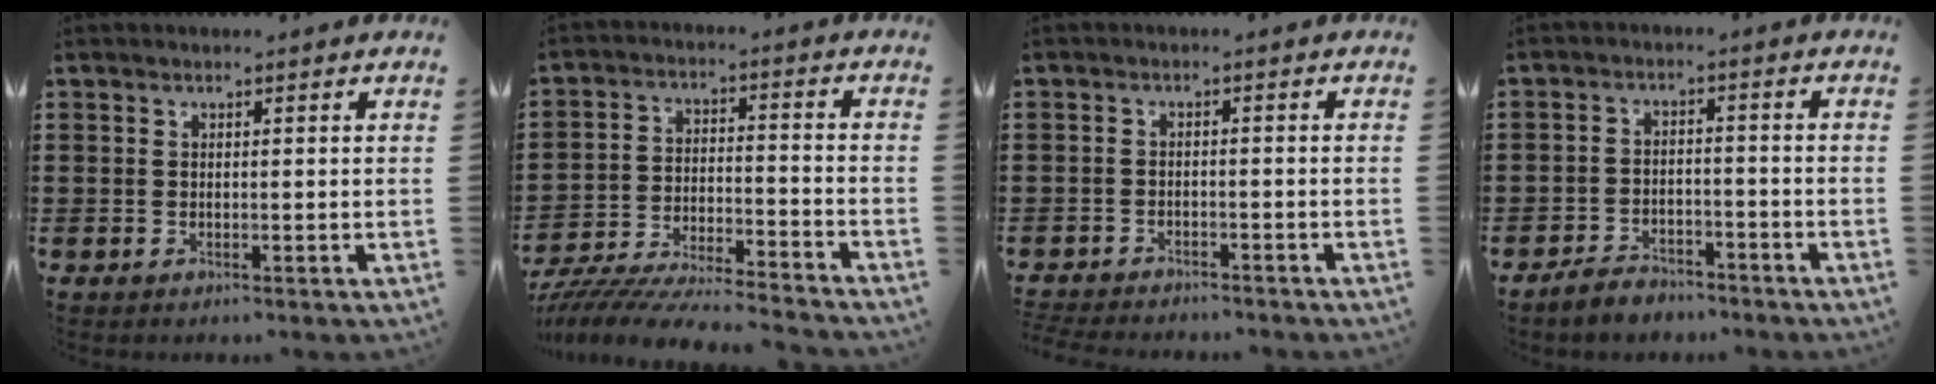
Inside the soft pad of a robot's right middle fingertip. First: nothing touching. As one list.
[{"total": 7.9, "force": [-7.7, 0.3, 1.7], "torque": [-0.035, 0.003, -0.154]}, {"total": 2.6, "force": [-2.6, 0.2, 0.0], "torque": [-0.005, -0.001, -0.056]}, {"total": 3.5, "force": [-3.4, 0.8, 0.5], "torque": [-0.012, 0.009, -0.070]}]